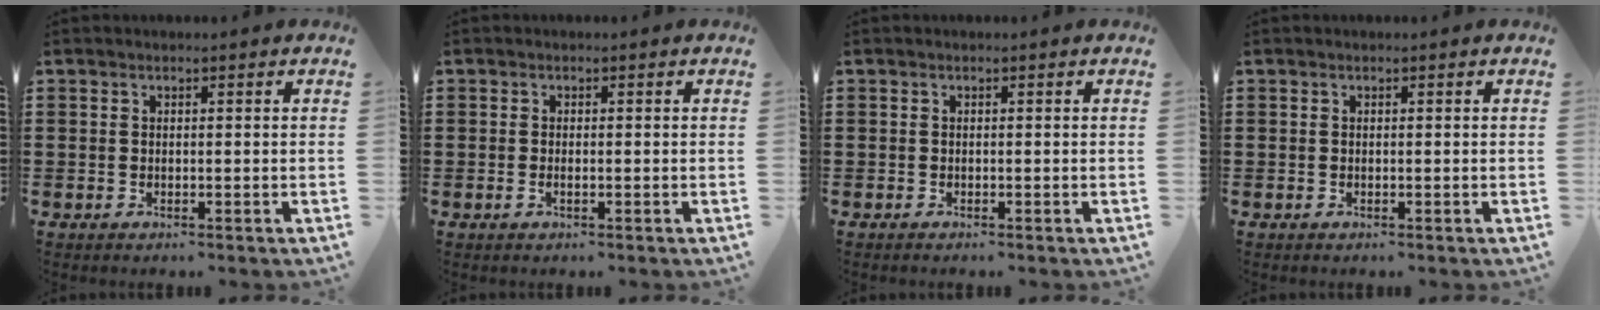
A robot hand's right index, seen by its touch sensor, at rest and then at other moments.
{"total": 0.7, "force": [-0.3, 0.1, 0.6], "torque": [-0.011, -0.005, -0.003]}
{"total": 0.0}
{"total": 0.0}